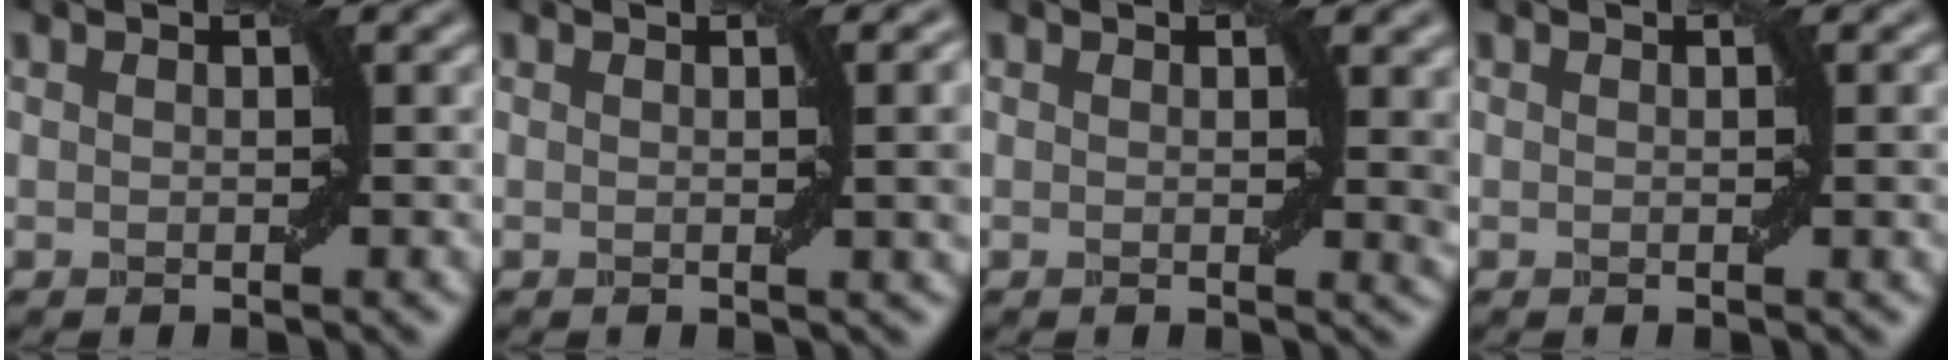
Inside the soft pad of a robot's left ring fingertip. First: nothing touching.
{"total": 3.6, "force": [0.6, 0.9, 3.5], "torque": [-0.035, 0.008, 0.008]}
{"total": 2.1, "force": [0.7, 0.4, 1.9], "torque": [-0.017, -0.004, 0.011]}
{"total": 1.2, "force": [0.2, 0.1, 1.2], "torque": [-0.014, 0.001, 0.003]}